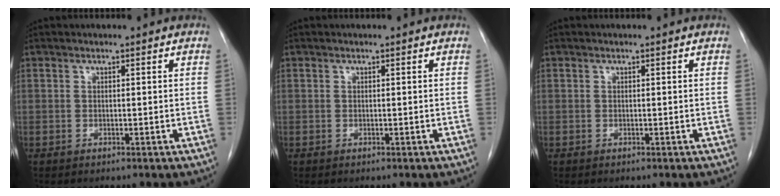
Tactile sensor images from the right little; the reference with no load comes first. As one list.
[{"total": 0.0}, {"total": 0.0}]